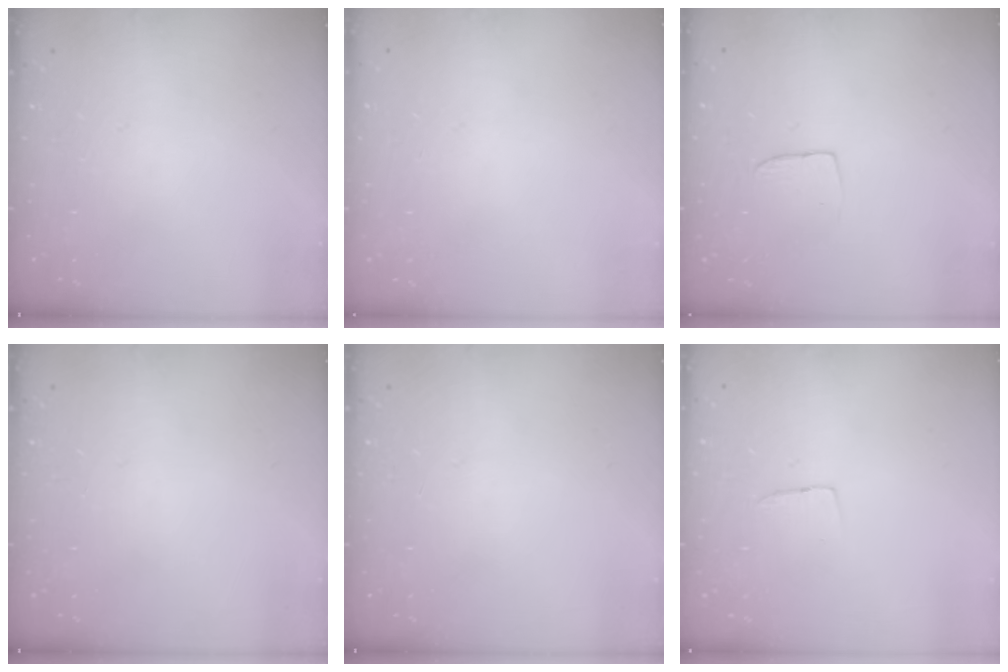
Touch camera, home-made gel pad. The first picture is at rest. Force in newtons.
{"total": 0.0}
{"total": 3.3, "press": 3.3, "slide": 0.2}
{"total": 0.0}
{"total": 0.0}
{"total": 2.9, "press": 2.9, "slide": 0.1}